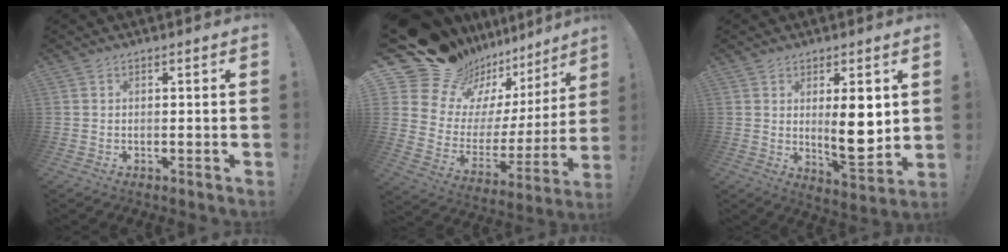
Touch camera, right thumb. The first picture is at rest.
{"total": 16.1, "force": [12.1, 9.0, 5.7], "torque": [-0.092, -0.104, 0.237]}
{"total": 9.8, "force": [1.9, 3.4, 9.0], "torque": [-0.133, -0.021, 0.030]}